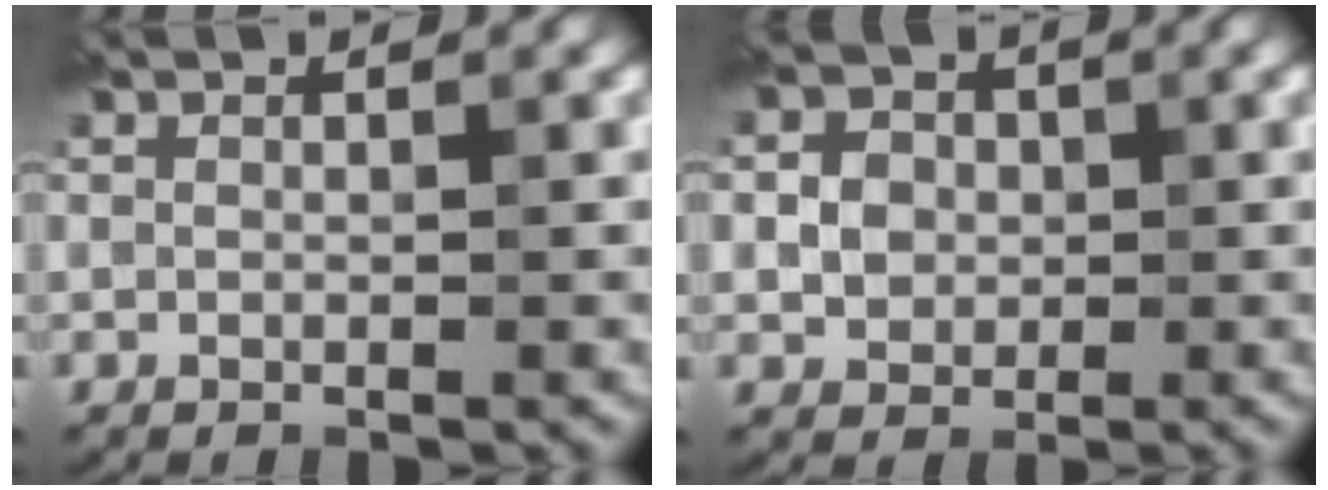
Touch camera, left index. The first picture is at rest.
{"total": 2.5, "force": [0.0, 2.3, 1.1], "torque": [-0.015, -0.001, -0.001]}